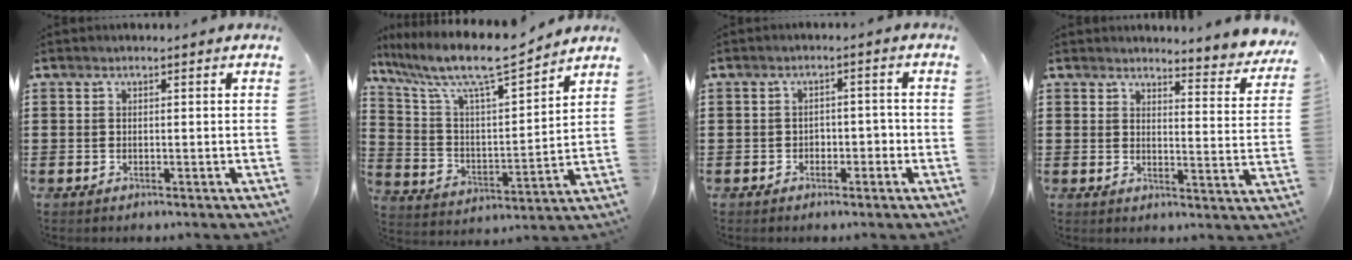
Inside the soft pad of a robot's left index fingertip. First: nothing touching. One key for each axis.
{"total": 10.2, "fx": 8.4, "fy": 1.3, "fz": 5.6, "tx": -0.145, "ty": -0.052, "tz": 0.139}
{"total": 2.0, "fx": -1.2, "fy": 1.2, "fz": 0.9, "tx": -0.024, "ty": 0.005, "tz": -0.029}
{"total": 3.9, "fx": 3.7, "fy": 0.1, "fz": 1.1, "tx": -0.025, "ty": -0.029, "tz": 0.059}